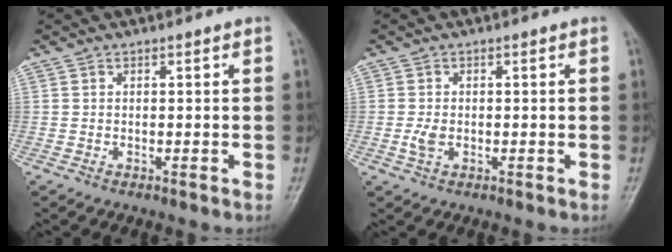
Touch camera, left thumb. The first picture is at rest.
{"total": 2.4, "force": [-0.4, 1.5, 1.8], "torque": [-0.038, 0.002, -0.010]}